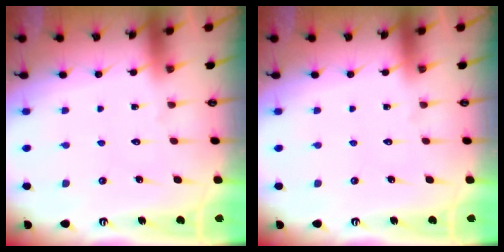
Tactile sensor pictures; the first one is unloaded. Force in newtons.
{"total": 0.0}